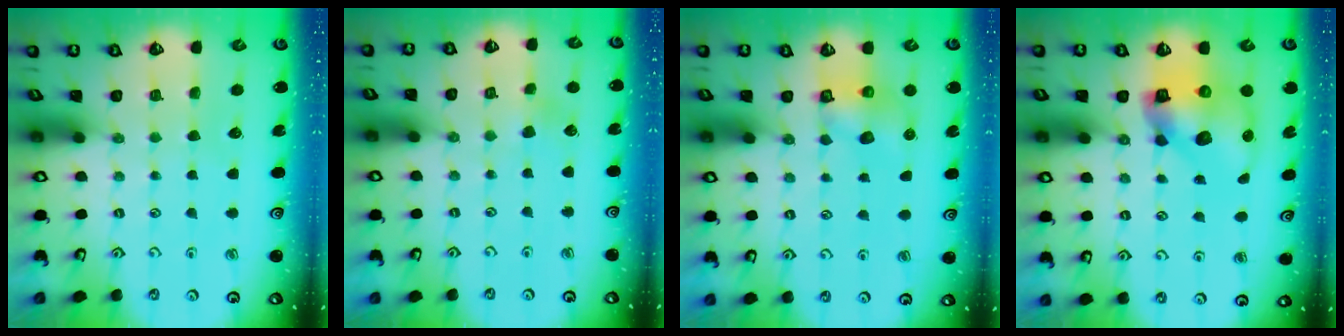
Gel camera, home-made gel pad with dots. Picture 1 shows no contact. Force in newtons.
{"total": 3.4, "press": 3.4, "slide": 0.3}
{"total": 8.8, "press": 8.8, "slide": 0.6}
{"total": 13.5, "press": 13.3, "slide": 1.9}